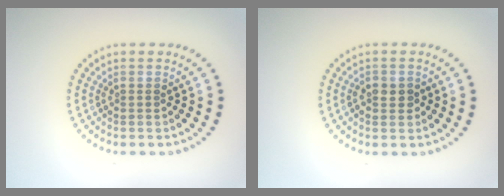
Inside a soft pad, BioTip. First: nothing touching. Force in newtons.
{"total": 1.8, "press": 1.8, "slide": 0.4}